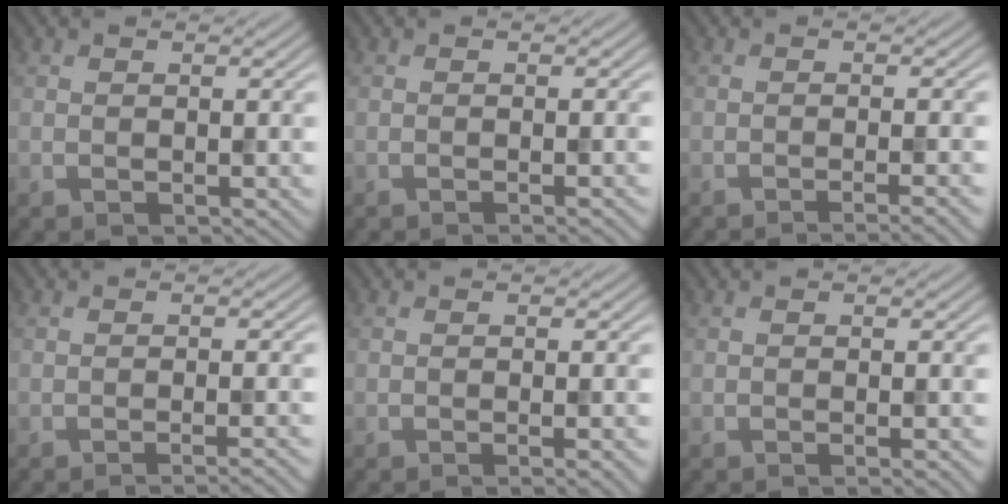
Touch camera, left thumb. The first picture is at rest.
{"total": 1.4, "force": [-0.5, 0.3, 1.3], "torque": [-0.010, 0.002, -0.012]}
{"total": 3.9, "force": [-2.0, 0.7, 3.3], "torque": [-0.041, 0.007, -0.039]}
{"total": 3.4, "force": [-2.0, 0.5, 2.7], "torque": [-0.031, 0.007, -0.041]}
{"total": 2.5, "force": [-0.9, 0.6, 2.3], "torque": [-0.025, 0.002, -0.019]}
{"total": 1.7, "force": [-0.6, 0.4, 1.5], "torque": [-0.014, 0.001, -0.014]}